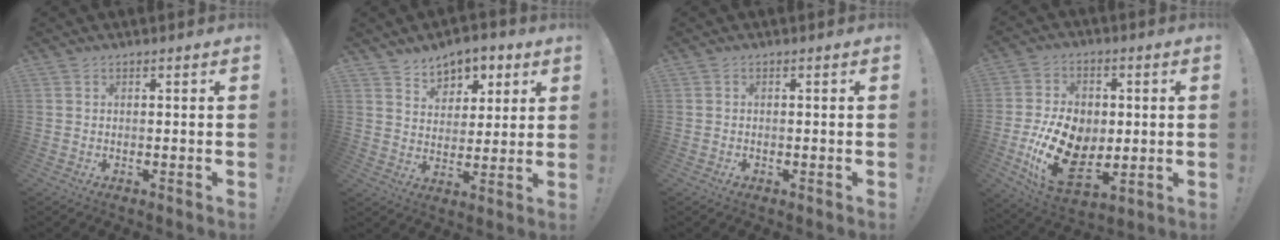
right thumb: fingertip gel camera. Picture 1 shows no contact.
{"total": 7.6, "force": [5.2, 5.2, 1.8], "torque": [-0.019, -0.039, 0.097]}
{"total": 0.5, "force": [-0.3, 0.5, 0.0], "torque": [0.001, 0.003, -0.005]}
{"total": 19.6, "force": [-3.5, 13.7, 13.6], "torque": [-0.239, 0.013, -0.050]}